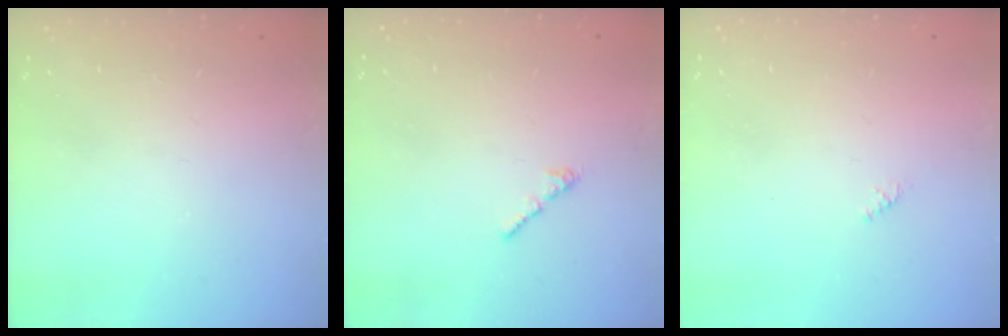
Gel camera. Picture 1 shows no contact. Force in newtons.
{"total": 0.7, "press": 0.6, "slide": 0.4}
{"total": 0.8, "press": 0.7, "slide": 0.4}